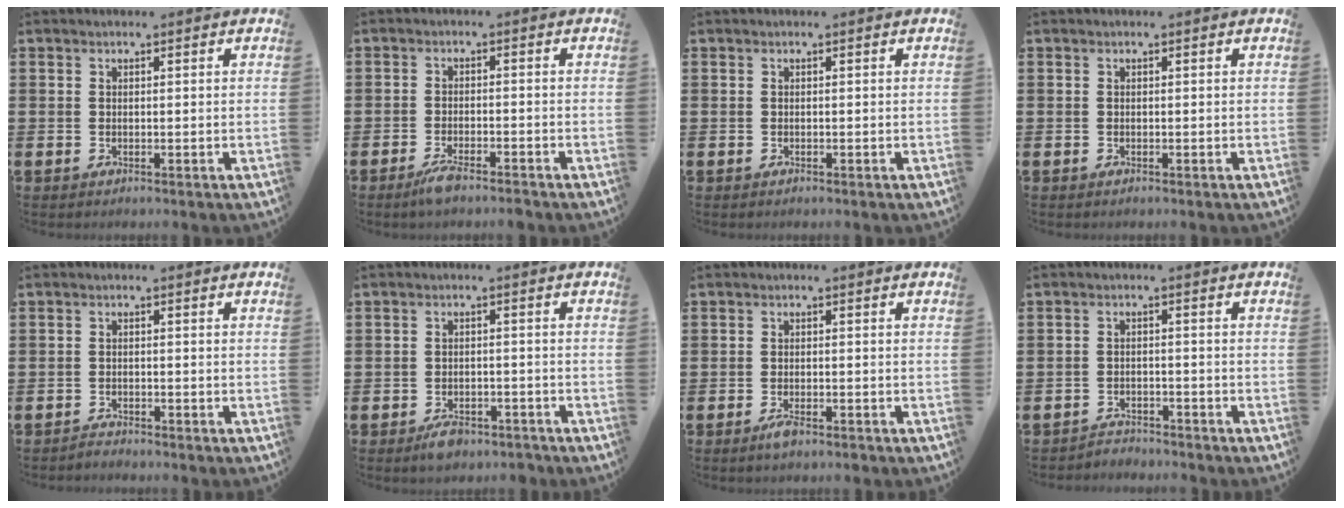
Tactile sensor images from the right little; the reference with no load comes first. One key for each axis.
{"total": 2.9, "fx": -2.1, "fy": 0.4, "fz": 1.9, "tx": -0.039, "ty": 0.005, "tz": -0.042}
{"total": 0.0}
{"total": 0.0}
{"total": 1.2, "fx": -1.2, "fy": 0.0, "fz": -0.1, "tx": -0.002, "ty": 0.003, "tz": -0.026}
{"total": 2.5, "fx": -2.0, "fy": 1.1, "fz": 0.9, "tx": -0.020, "ty": 0.007, "tz": -0.041}
{"total": 2.1, "fx": -1.2, "fy": 0.6, "fz": 1.6, "tx": -0.028, "ty": 0.003, "tz": -0.024}
{"total": 2.0, "fx": -2.0, "fy": 0.1, "fz": -0.3, "tx": -0.002, "ty": 0.004, "tz": -0.046}